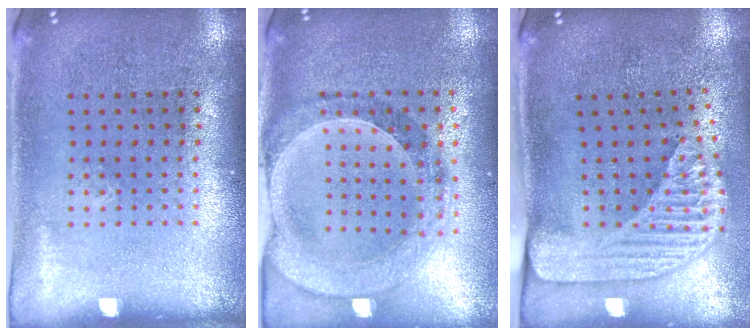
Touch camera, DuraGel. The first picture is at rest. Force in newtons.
{"total": 1.5, "press": 1.5, "slide": 0.3}
{"total": 2.3, "press": 1.7, "slide": 1.5}